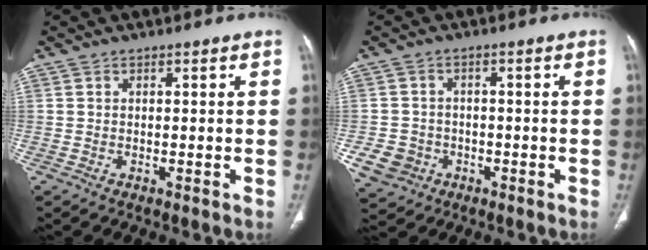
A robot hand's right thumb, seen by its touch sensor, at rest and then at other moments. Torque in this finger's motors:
{"motor_torque": [3.03, 1.54, 1.34, -1.42, 0.28]}